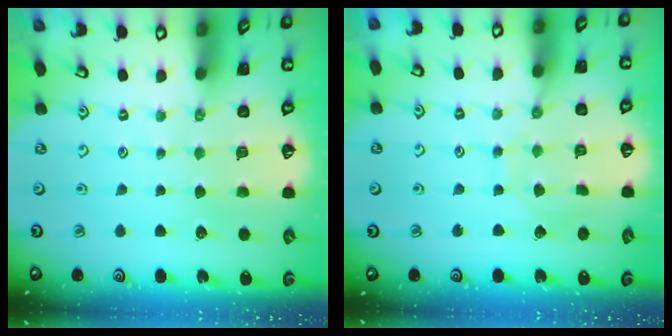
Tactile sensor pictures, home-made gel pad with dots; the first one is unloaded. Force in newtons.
{"total": 6.4, "press": 6.4, "slide": 0.5}